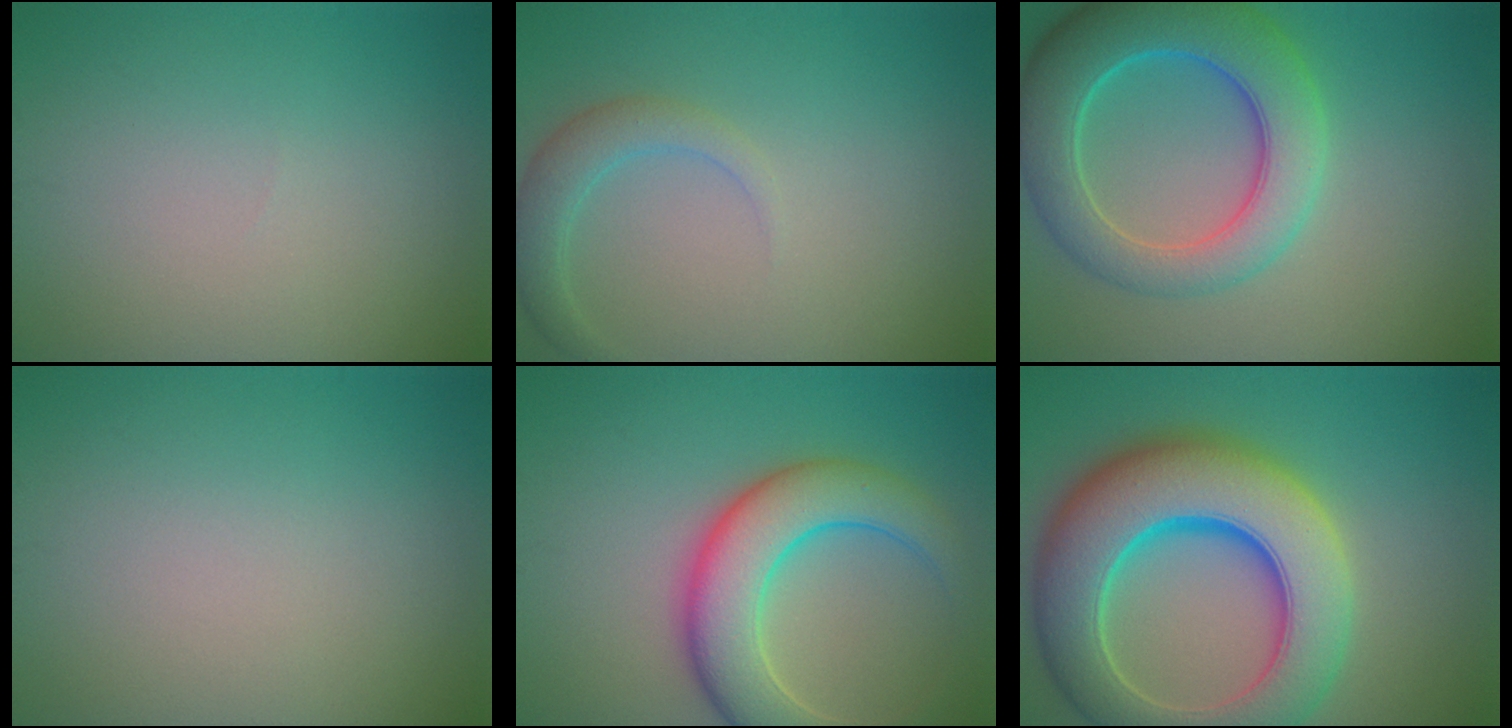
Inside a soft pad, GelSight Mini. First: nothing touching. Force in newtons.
{"total": 2.4, "press": 2.4, "slide": 0.2}
{"total": 8.4, "press": 8.3, "slide": 0.3}
{"total": 0.0}
{"total": 7.6, "press": 7.6, "slide": 0.3}
{"total": 12.3, "press": 12.3, "slide": 0.2}